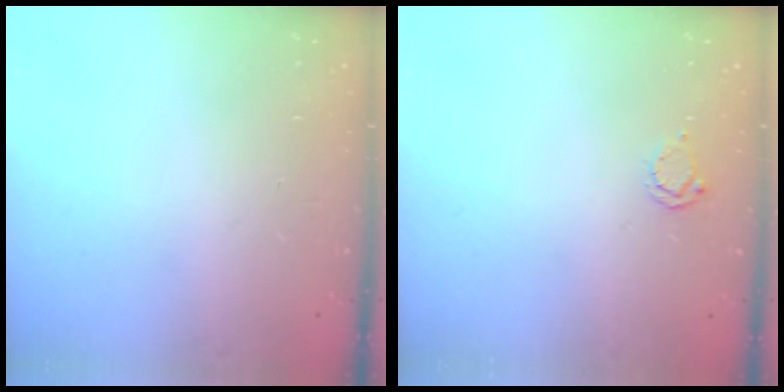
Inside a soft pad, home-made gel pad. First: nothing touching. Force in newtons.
{"total": 2.4, "press": 2.4, "slide": 0.2}